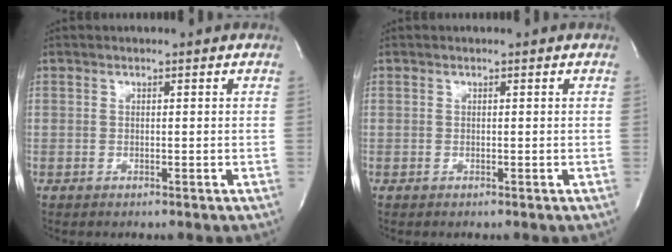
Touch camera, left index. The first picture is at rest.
{"total": 0.0}